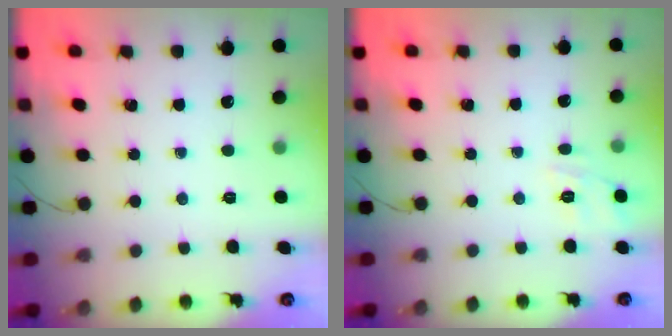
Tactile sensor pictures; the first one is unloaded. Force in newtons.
{"total": 10.0, "press": 9.9, "slide": 1.4}